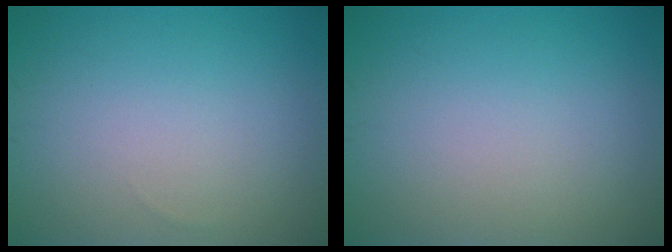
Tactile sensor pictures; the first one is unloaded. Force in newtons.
{"total": 0.0}